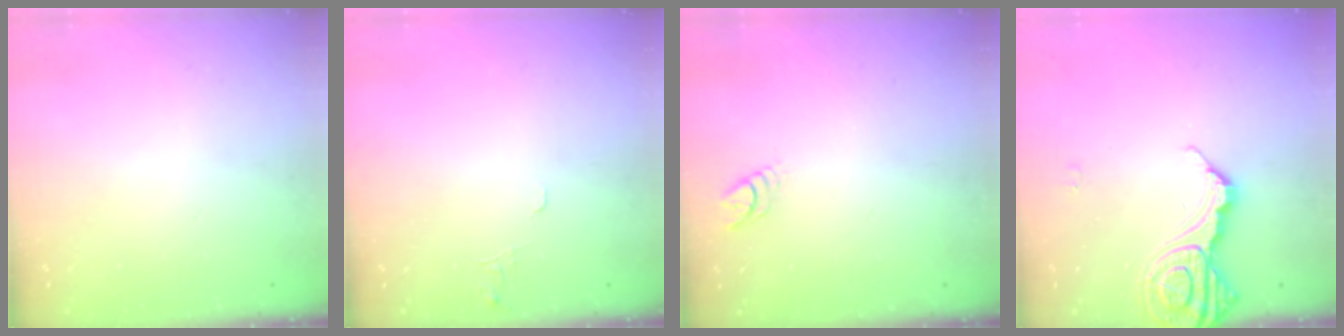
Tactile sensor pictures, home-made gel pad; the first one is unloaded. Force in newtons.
{"total": 5.3, "press": 5.3, "slide": 0.4}
{"total": 3.9, "press": 3.9, "slide": 0.1}
{"total": 13.0, "press": 13.0, "slide": 1.5}